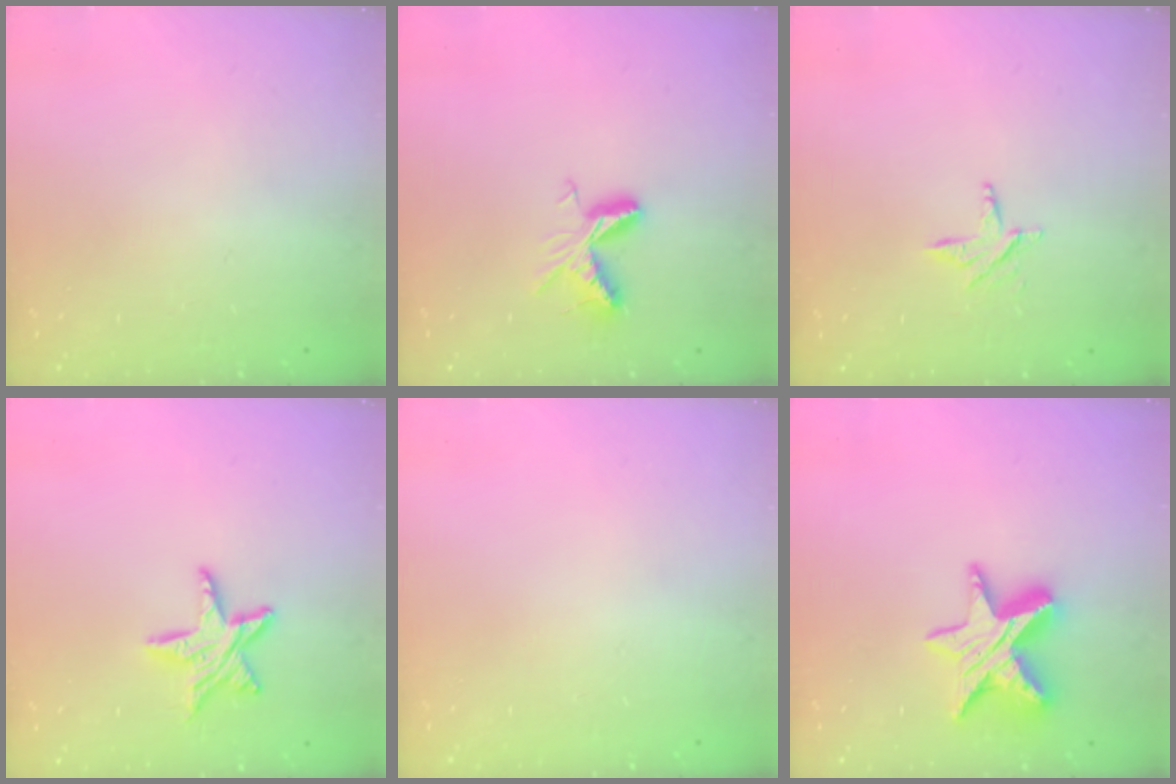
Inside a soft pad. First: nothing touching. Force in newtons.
{"total": 6.6, "press": 6.6, "slide": 0.7}
{"total": 3.6, "press": 3.6, "slide": 0.4}
{"total": 9.8, "press": 9.8, "slide": 0.6}
{"total": 0.0}
{"total": 12.7, "press": 12.7, "slide": 0.8}